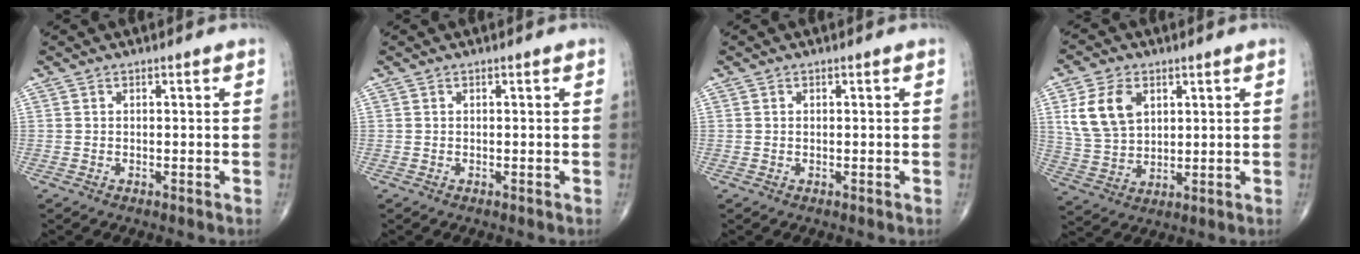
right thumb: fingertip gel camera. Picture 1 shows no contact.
{"total": 0.0}
{"total": 0.0}
{"total": 10.7, "force": [3.7, 7.2, 6.9], "torque": [-0.122, -0.010, 0.080]}